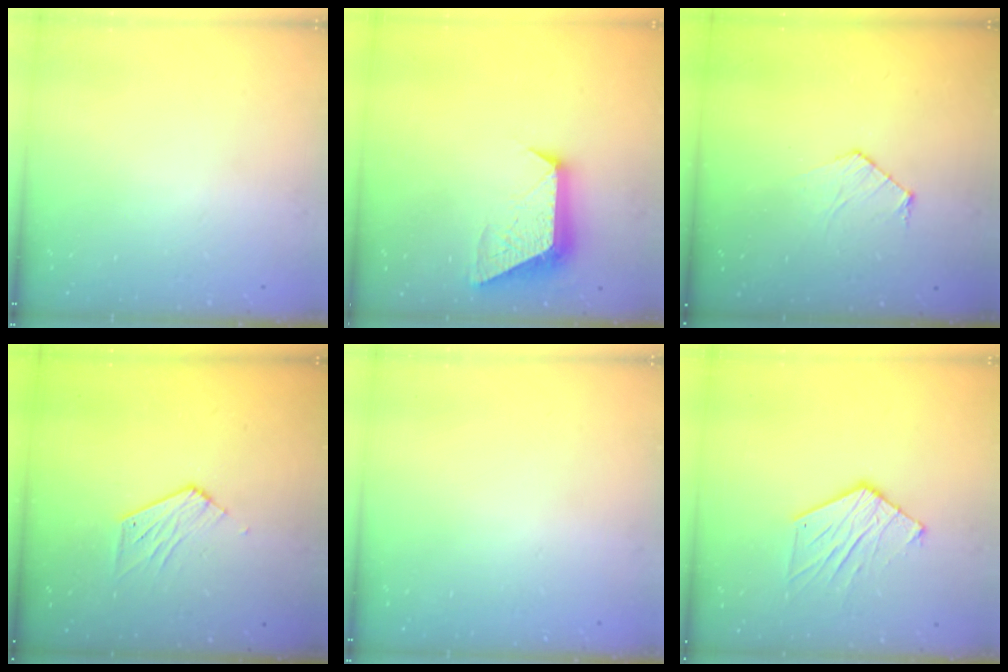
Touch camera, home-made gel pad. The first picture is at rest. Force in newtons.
{"total": 11.5, "press": 11.4, "slide": 1.0}
{"total": 6.1, "press": 6.1, "slide": 0.6}
{"total": 6.0, "press": 5.9, "slide": 0.4}
{"total": 0.0}
{"total": 10.2, "press": 10.2, "slide": 0.8}